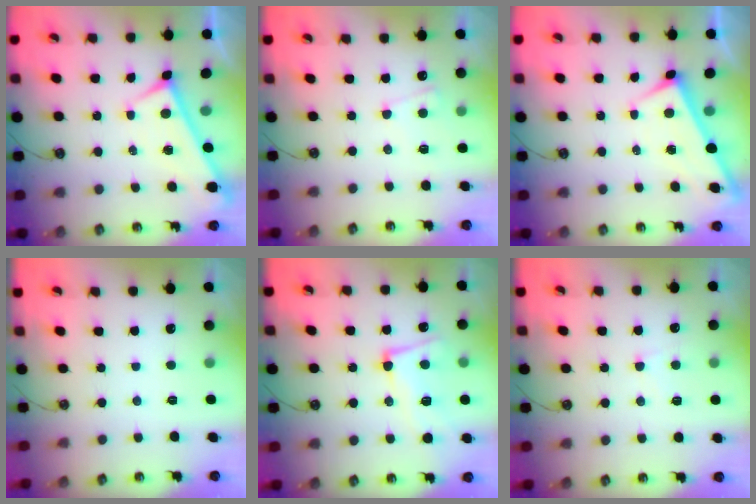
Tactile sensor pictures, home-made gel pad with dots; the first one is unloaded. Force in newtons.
{"total": 3.2, "press": 3.1, "slide": 0.8}
{"total": 1.9, "press": 1.9, "slide": 0.2}
{"total": 0.0}
{"total": 6.5, "press": 6.1, "slide": 2.3}
{"total": 2.4, "press": 2.3, "slide": 0.7}